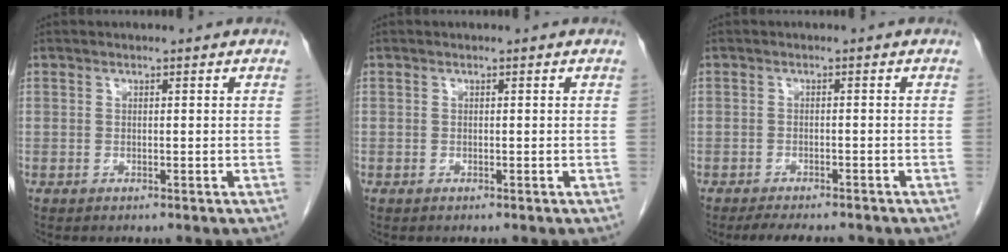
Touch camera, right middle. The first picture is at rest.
{"total": 0.0}
{"total": 6.6, "force": [-5.7, 1.7, 2.9], "torque": [-0.039, -0.006, -0.080]}